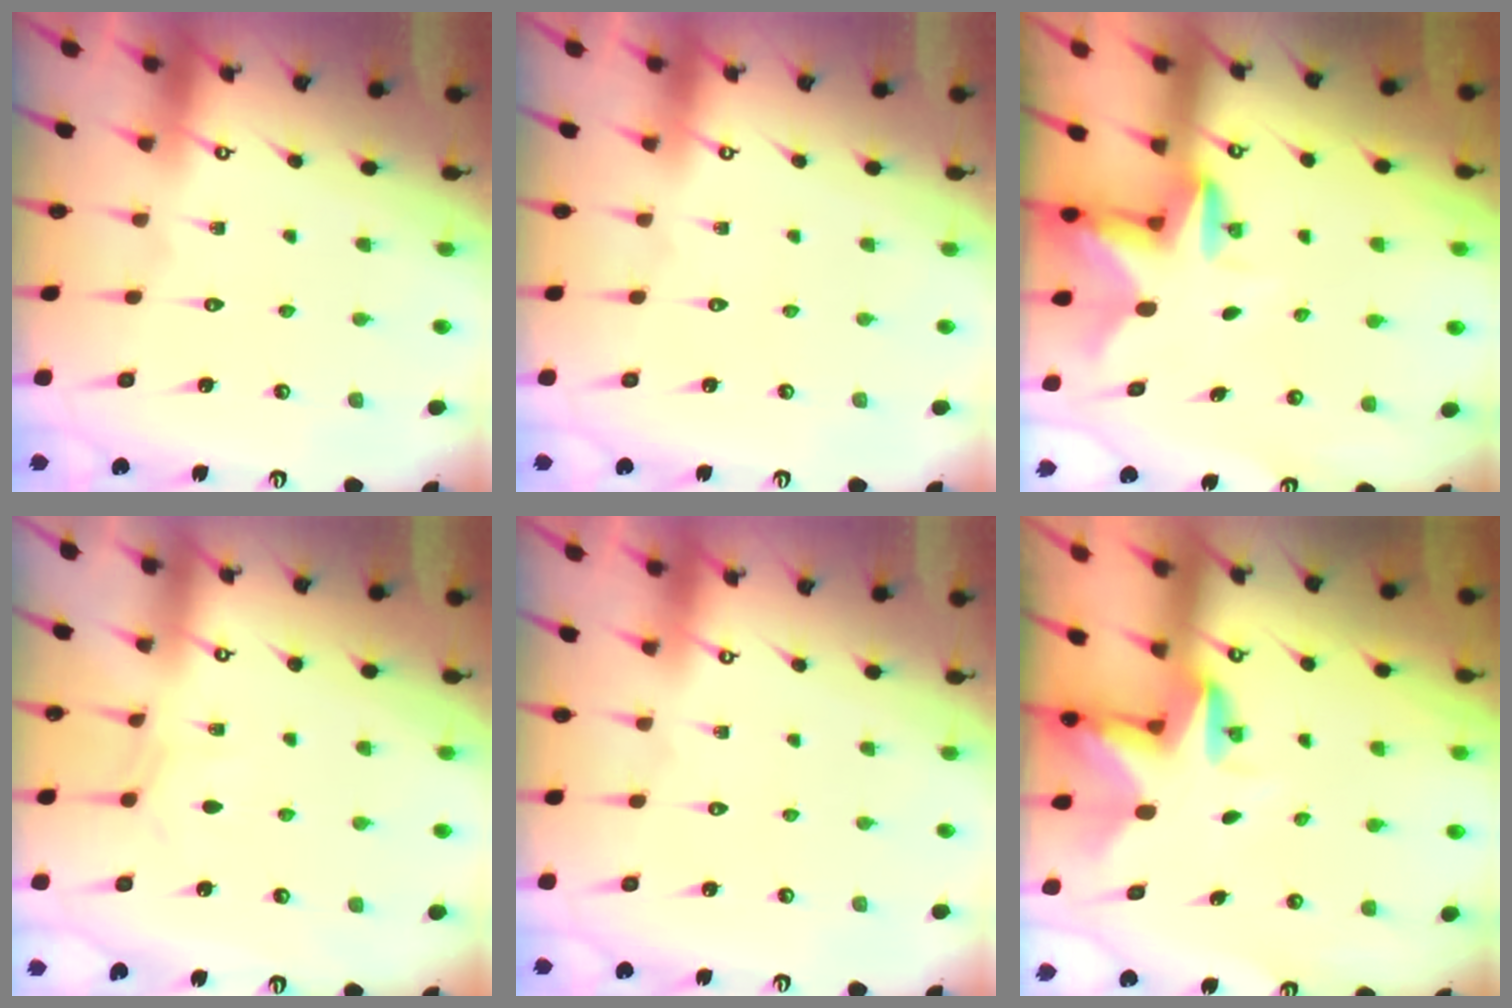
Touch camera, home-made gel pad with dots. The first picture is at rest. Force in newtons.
{"total": 0.0}
{"total": 2.4, "press": 2.4, "slide": 0.4}
{"total": 3.6, "press": 3.6, "slide": 0.4}
{"total": 0.0}
{"total": 3.2, "press": 3.2, "slide": 0.3}